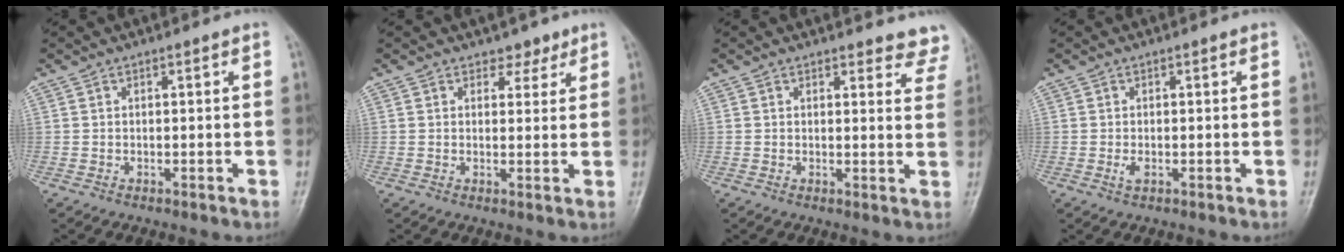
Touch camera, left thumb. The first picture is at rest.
{"total": 2.7, "force": [2.0, 1.6, 0.5], "torque": [0.014, -0.011, 0.024]}
{"total": 7.3, "force": [6.9, 2.2, 0.4], "torque": [0.047, -0.037, 0.044]}
{"total": 1.4, "force": [-0.1, 0.6, 1.2], "torque": [-0.022, -0.001, 0.001]}